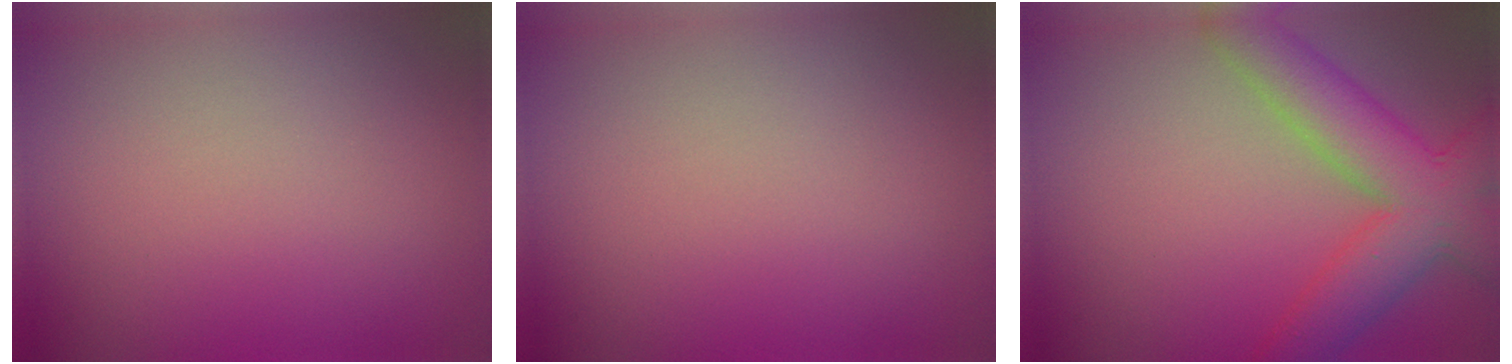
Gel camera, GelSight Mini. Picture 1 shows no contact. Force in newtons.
{"total": 0.0}
{"total": 8.3, "press": 8.3, "slide": 0.4}